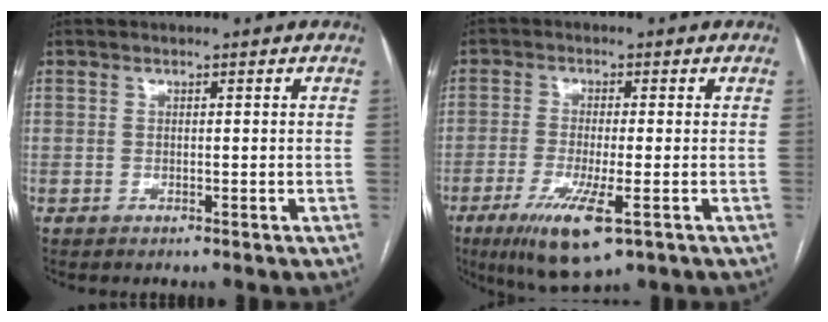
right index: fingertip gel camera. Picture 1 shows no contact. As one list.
[{"total": 9.6, "force": [-4.6, 1.7, 8.2], "torque": [-0.150, -0.027, -0.074]}]